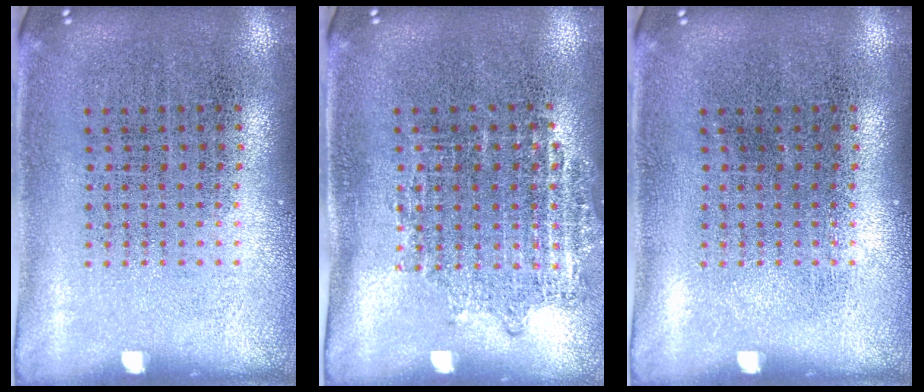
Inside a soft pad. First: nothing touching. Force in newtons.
{"total": 0.9, "press": 0.8, "slide": 0.3}
{"total": 0.0}